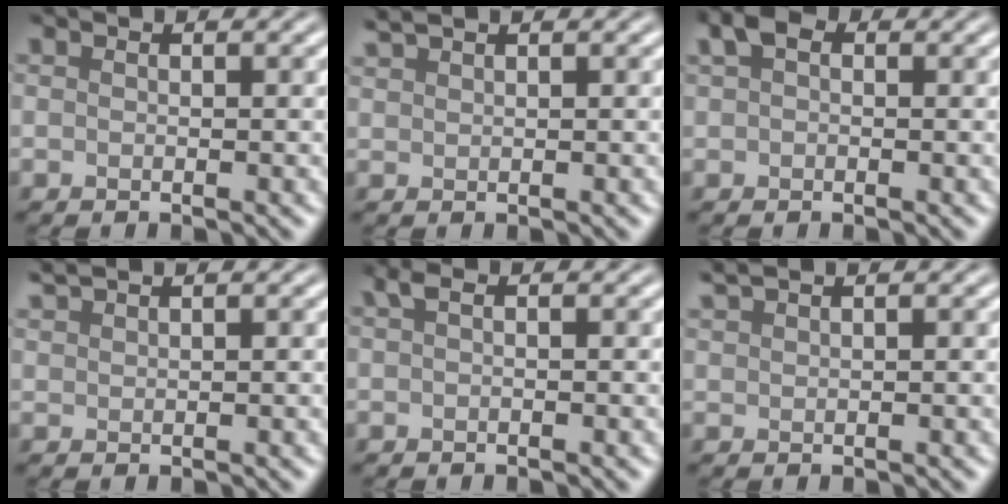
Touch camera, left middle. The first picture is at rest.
{"total": 1.4, "force": [1.2, -0.6, -0.2], "torque": [-0.010, 0.000, 0.043]}
{"total": 0.0}
{"total": 1.6, "force": [1.2, -0.8, -0.5], "torque": [-0.007, -0.002, 0.049]}
{"total": 1.3, "force": [-0.6, -1.0, -0.4], "torque": [-0.017, -0.011, 0.023]}
{"total": 1.5, "force": [1.4, -0.5, 0.0], "torque": [-0.014, 0.003, 0.044]}